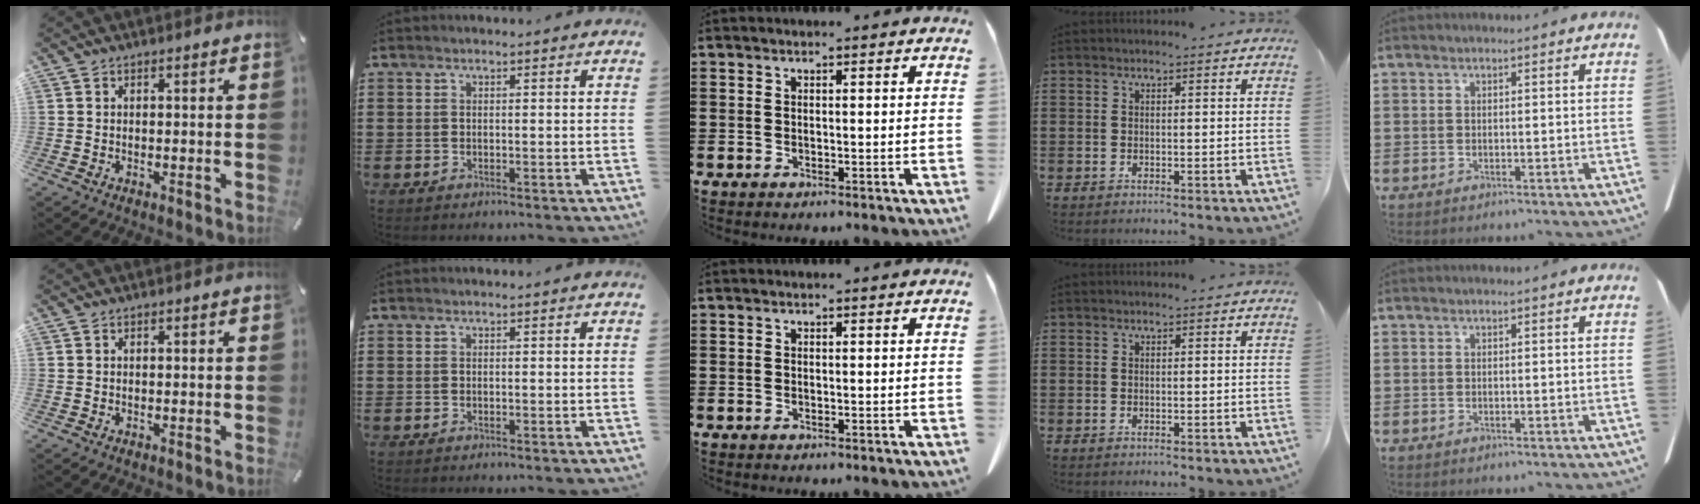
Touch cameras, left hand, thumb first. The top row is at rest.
{}